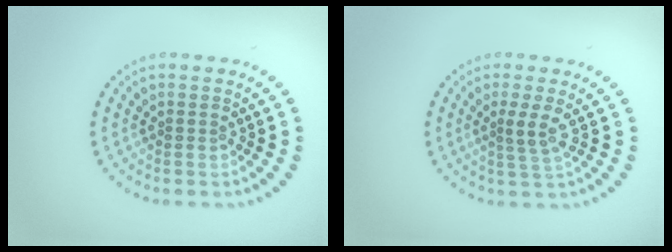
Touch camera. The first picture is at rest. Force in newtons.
{"total": 2.0, "press": 1.5, "slide": 1.3}